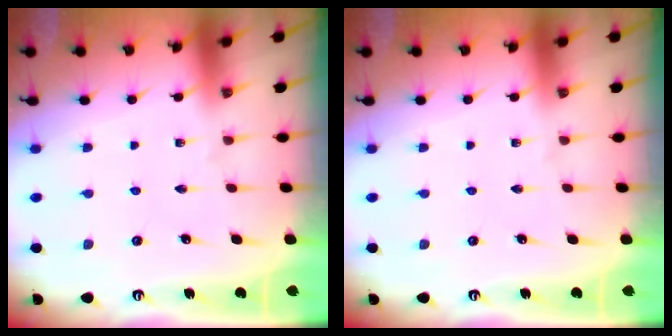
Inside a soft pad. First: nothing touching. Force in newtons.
{"total": 0.0}